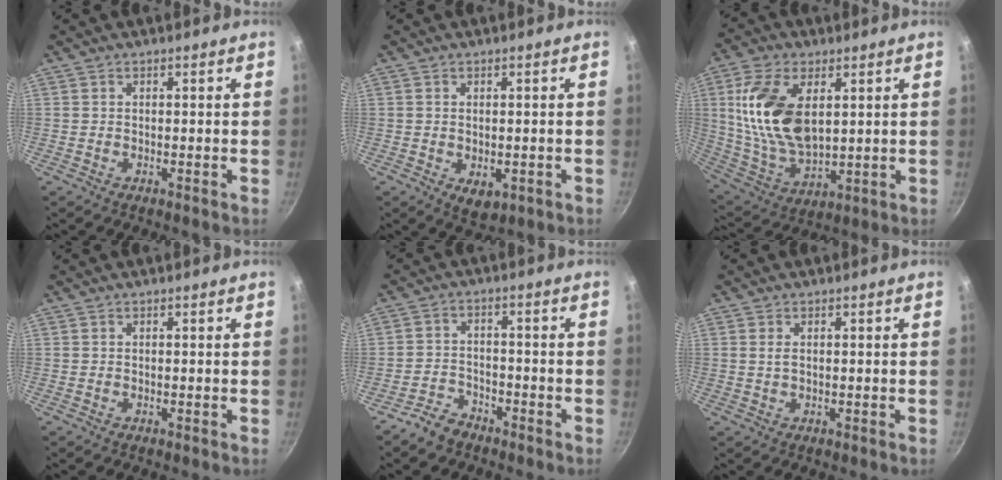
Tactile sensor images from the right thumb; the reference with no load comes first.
{"total": 4.3, "force": [-0.9, 2.7, 3.2], "torque": [-0.045, -0.012, -0.008]}
{"total": 17.9, "force": [4.3, 10.0, 14.1], "torque": [-0.263, -0.020, 0.095]}
{"total": 0.0}
{"total": 5.0, "force": [-3.9, 2.8, 1.4], "torque": [-0.018, 0.044, -0.071]}
{"total": 1.5, "force": [0.3, 0.8, 1.3], "torque": [-0.023, 0.000, 0.005]}